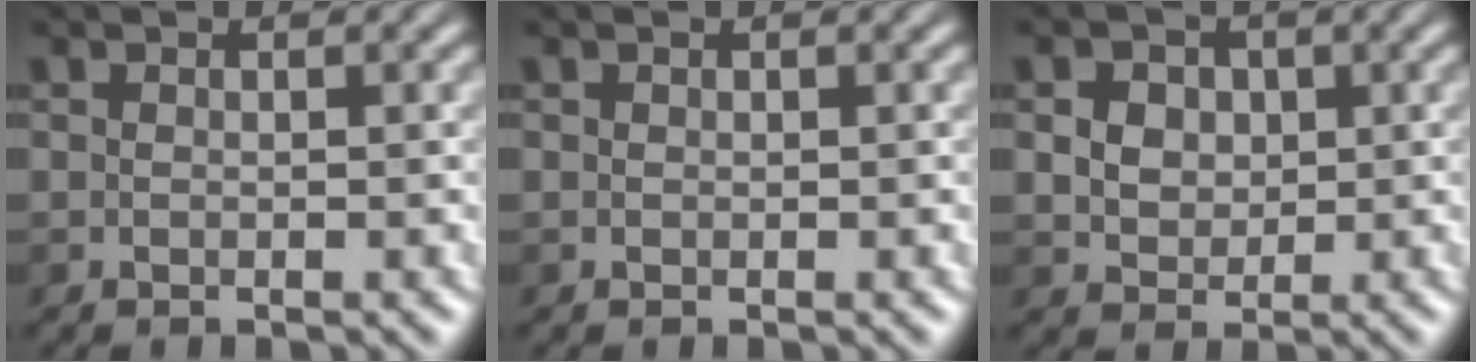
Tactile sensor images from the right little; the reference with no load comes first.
{"total": 0.0}
{"total": 4.6, "force": [1.2, 3.7, 2.5], "torque": [-0.056, 0.012, 0.012]}